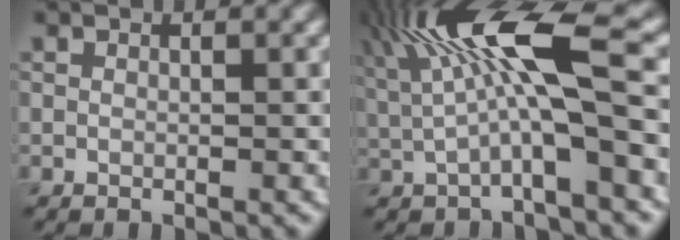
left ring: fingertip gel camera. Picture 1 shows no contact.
{"total": 9.6, "force": [2.2, 2.7, 9.0], "torque": [-0.164, 0.009, 0.034]}